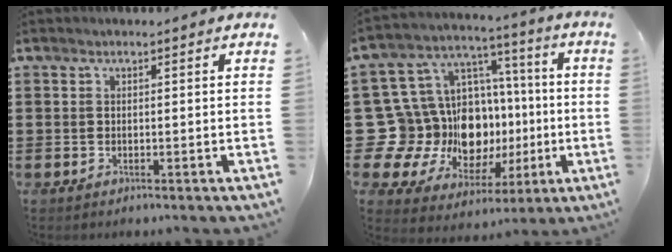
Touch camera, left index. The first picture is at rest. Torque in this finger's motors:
{"motor_torque": [1.92, 0.22, 0.58, 0.04]}